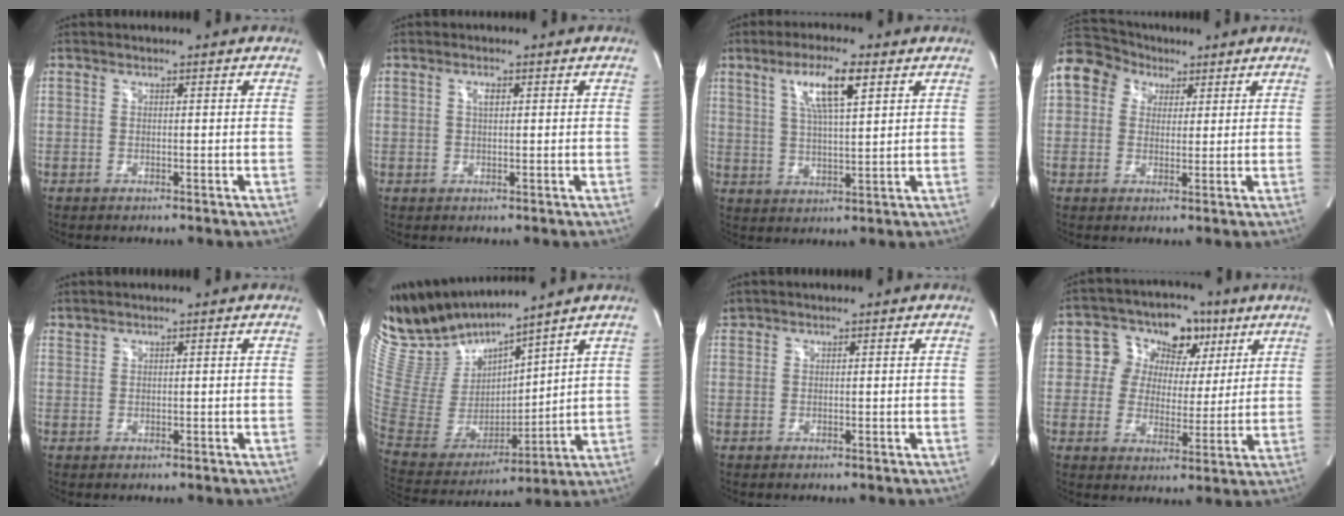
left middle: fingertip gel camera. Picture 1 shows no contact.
{"total": 1.3, "force": [0.4, 0.6, 1.1], "torque": [-0.020, 0.000, 0.005]}
{"total": 8.6, "force": [4.0, 1.2, 7.5], "torque": [-0.142, 0.004, 0.071]}
{"total": 15.8, "force": [6.7, 12.8, 6.4], "torque": [-0.191, 0.081, 0.126]}
{"total": 0.8, "force": [0.8, -0.1, 0.1], "torque": [-0.006, 0.004, 0.022]}
{"total": 14.5, "force": [13.8, 1.3, 4.4], "torque": [-0.111, -0.008, 0.292]}
{"total": 0.6, "force": [0.6, 0.1, -0.1], "torque": [-0.006, 0.010, 0.017]}
{"total": 9.3, "force": [3.5, 7.7, 3.9], "torque": [-0.042, 0.031, 0.055]}